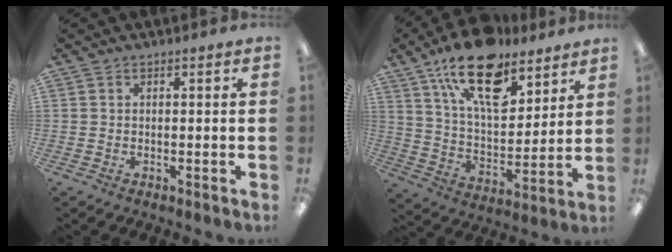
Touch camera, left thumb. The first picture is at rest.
{"total": 20.8, "force": [13.5, 9.7, 12.5], "torque": [-0.206, -0.066, 0.234]}